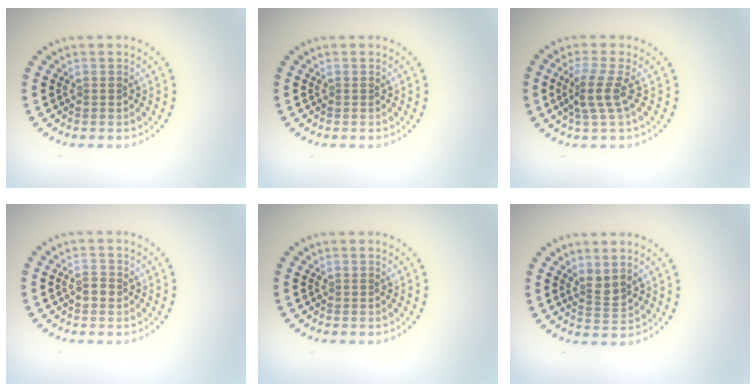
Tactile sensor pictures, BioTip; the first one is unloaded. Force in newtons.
{"total": 0.0}
{"total": 2.6, "press": 1.9, "slide": 1.9}
{"total": 1.3, "press": 1.3, "slide": 0.1}
{"total": 0.0}
{"total": 1.7, "press": 1.3, "slide": 1.2}